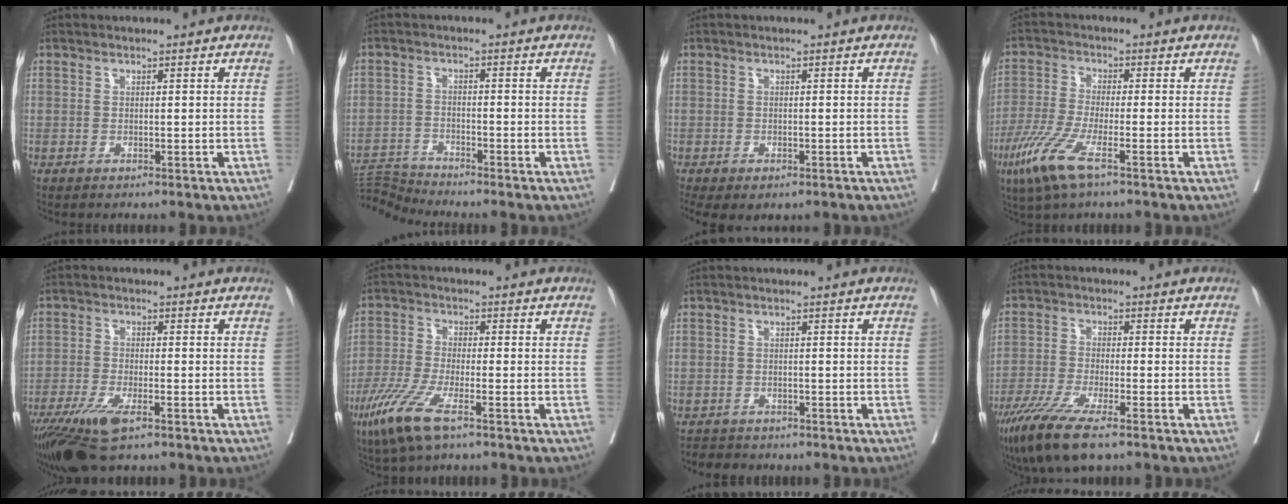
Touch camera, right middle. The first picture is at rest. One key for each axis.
{"total": 5.1, "fx": -4.6, "fy": -2.0, "fz": -0.7, "tx": 0.004, "ty": -0.005, "tz": -0.089}
{"total": 7.1, "fx": -4.3, "fy": 3.6, "fz": 4.3, "tx": -0.091, "ty": -0.012, "tz": -0.058}
{"total": 8.1, "fx": -4.4, "fy": 0.9, "fz": 6.7, "tx": -0.150, "ty": -0.022, "tz": -0.088}
{"total": 9.0, "fx": -5.8, "fy": 2.2, "fz": 6.6, "tx": -0.121, "ty": -0.021, "tz": -0.100}
{"total": 8.2, "fx": -4.8, "fy": 1.1, "fz": 6.5, "tx": -0.144, "ty": -0.021, "tz": -0.095}
{"total": 3.2, "fx": -2.9, "fy": 1.2, "fz": 0.1, "tx": -0.012, "ty": -0.006, "tz": -0.047}
{"total": 9.8, "fx": -6.8, "fy": 1.1, "fz": 7.0, "tx": -0.130, "ty": -0.027, "tz": -0.118}